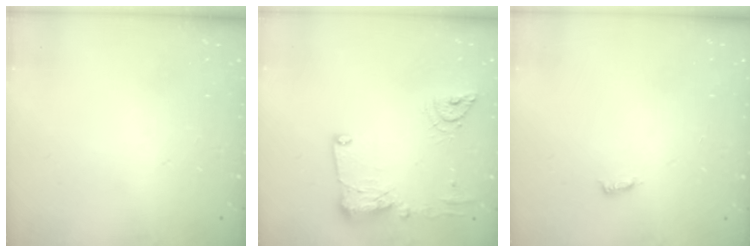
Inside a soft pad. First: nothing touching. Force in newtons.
{"total": 14.2, "press": 14.0, "slide": 1.8}
{"total": 3.1, "press": 3.1, "slide": 0.2}